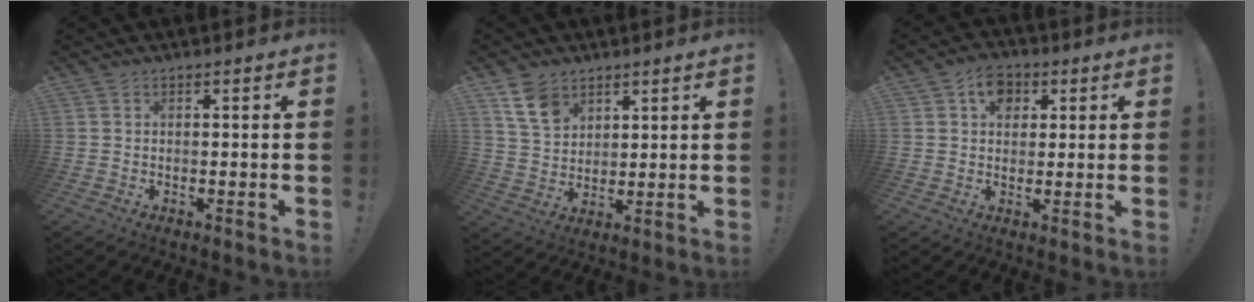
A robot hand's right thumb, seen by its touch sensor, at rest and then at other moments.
{"total": 10.0, "force": [6.2, 6.6, 4.3], "torque": [-0.077, -0.026, 0.124]}
{"total": 7.4, "force": [3.0, 5.8, 3.6], "torque": [-0.058, 0.001, 0.055]}